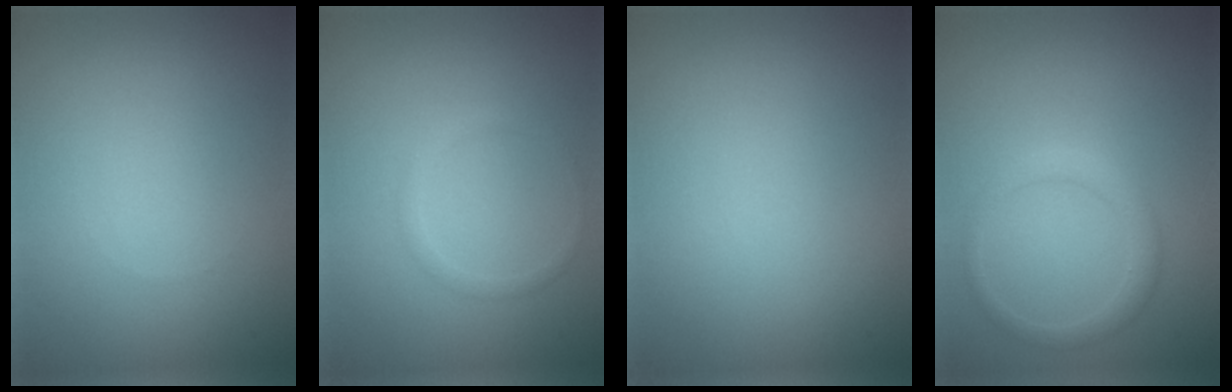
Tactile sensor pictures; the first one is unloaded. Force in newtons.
{"total": 1.0, "press": 1.0, "slide": 0.1}
{"total": 0.0}
{"total": 1.9, "press": 1.9, "slide": 0.1}